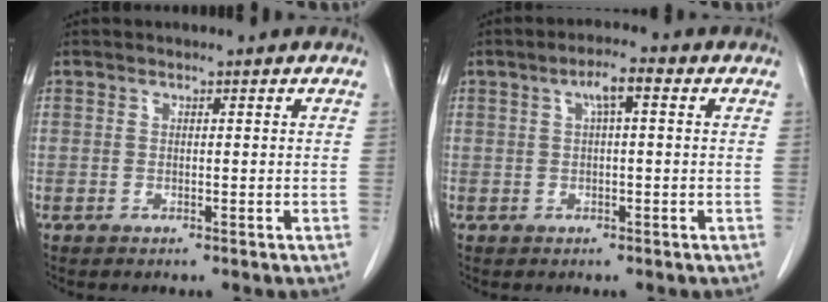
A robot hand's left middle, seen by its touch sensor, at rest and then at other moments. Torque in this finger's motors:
{"motor_torque": [1.37, -0.42, 0.11, 0.07]}